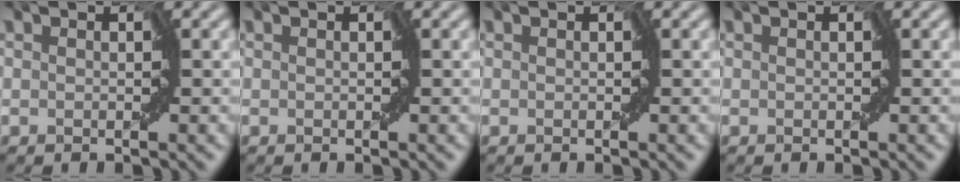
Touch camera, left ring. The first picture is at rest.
{"total": 0.0}
{"total": 0.0}
{"total": 0.0}